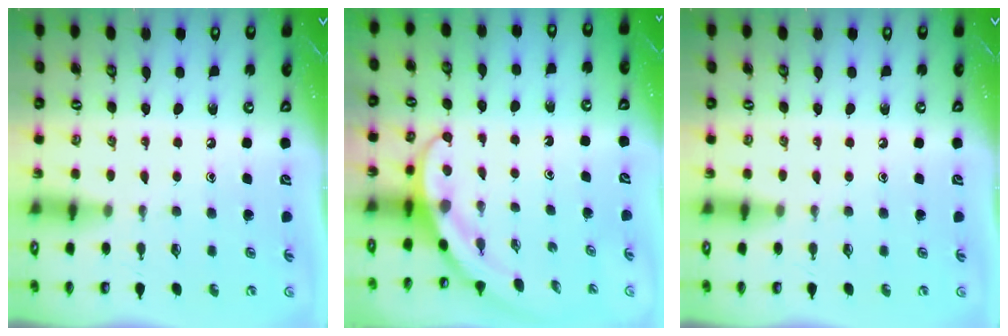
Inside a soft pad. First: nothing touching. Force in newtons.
{"total": 3.8, "press": 3.8, "slide": 0.3}
{"total": 0.0}